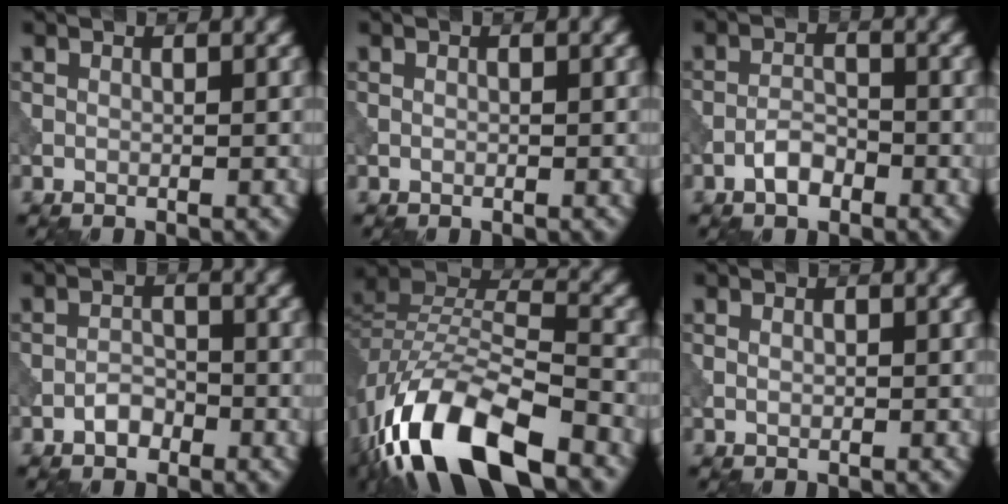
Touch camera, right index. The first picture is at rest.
{"total": 0.0}
{"total": 2.5, "force": [-1.6, 1.1, 1.5], "torque": [-0.024, 0.006, -0.032]}
{"total": 1.9, "force": [-1.3, 1.0, 0.9], "torque": [-0.014, 0.005, -0.025]}
{"total": 13.3, "force": [-8.3, 5.1, 9.0], "torque": [-0.175, -0.003, -0.159]}
{"total": 0.8, "force": [-0.1, 0.5, 0.6], "torque": [-0.012, -0.001, -0.001]}